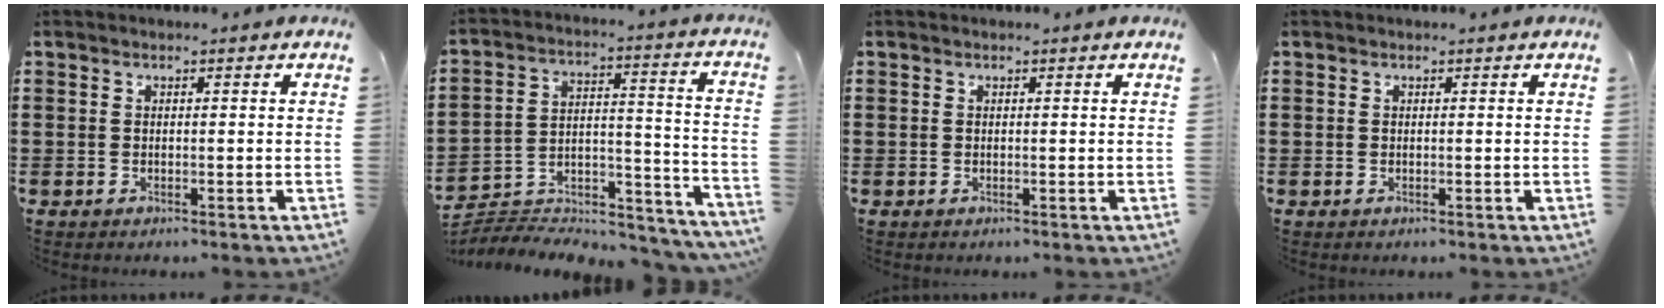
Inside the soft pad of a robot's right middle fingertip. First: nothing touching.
{"total": 4.7, "force": [-4.5, 1.4, 0.4], "torque": [-0.005, -0.001, -0.095]}
{"total": 0.0}
{"total": 0.0}